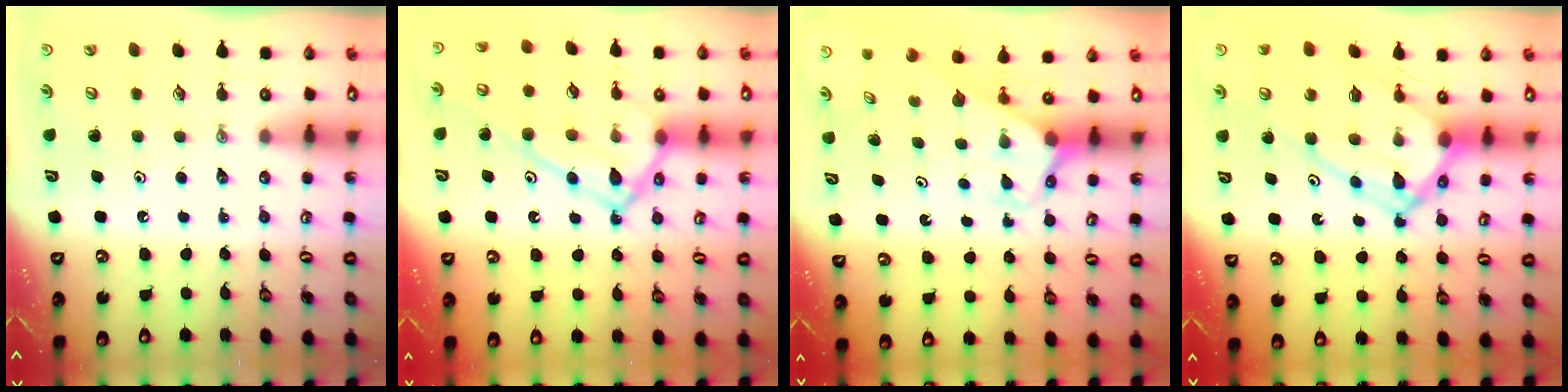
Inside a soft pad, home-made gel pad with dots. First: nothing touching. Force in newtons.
{"total": 16.4, "press": 16.4, "slide": 1.0}
{"total": 2.6, "press": 2.6, "slide": 0.2}
{"total": 14.7, "press": 14.7, "slide": 1.3}